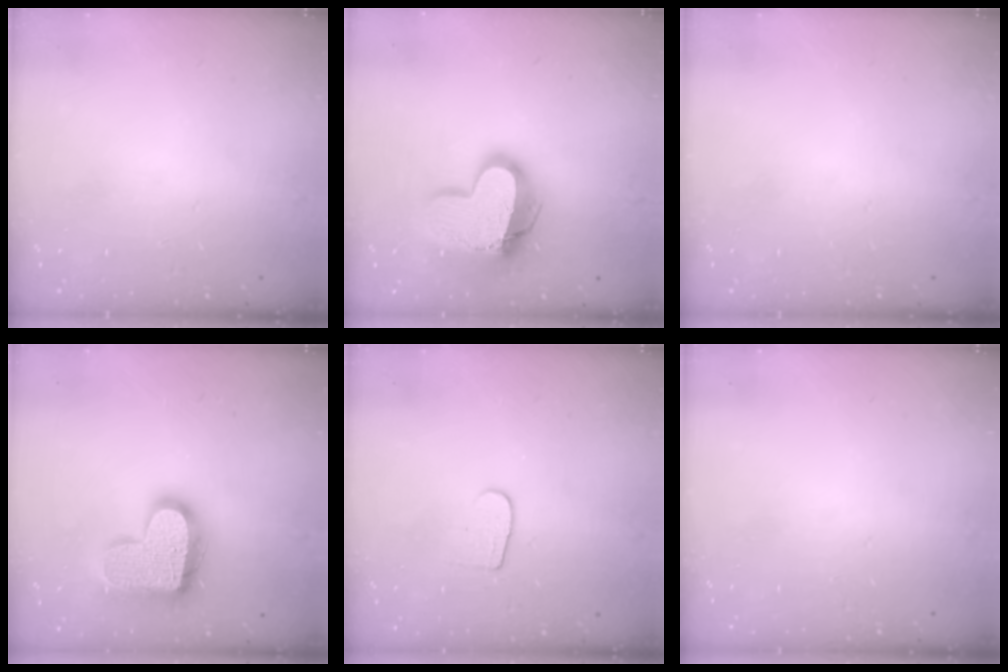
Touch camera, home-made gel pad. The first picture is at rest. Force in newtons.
{"total": 16.9, "press": 16.8, "slide": 1.5}
{"total": 0.0}
{"total": 18.7, "press": 18.6, "slide": 1.1}
{"total": 5.1, "press": 5.1, "slide": 0.4}
{"total": 0.0}